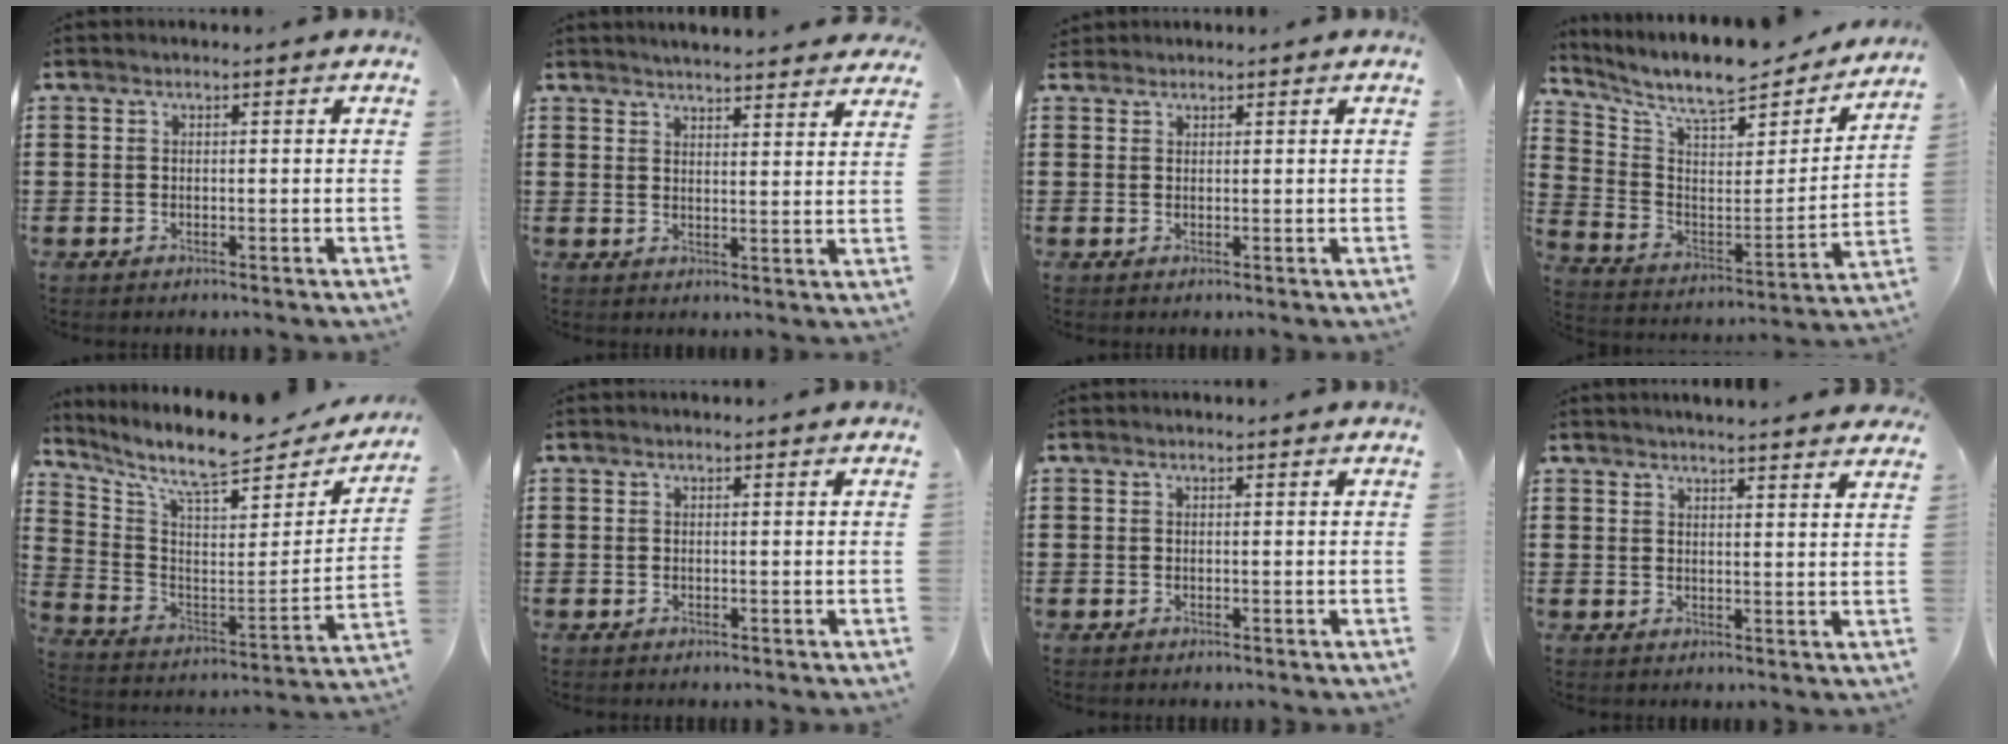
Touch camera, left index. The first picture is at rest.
{"total": 3.3, "force": [3.3, -0.3, 0.1], "torque": [-0.013, -0.016, 0.059]}
{"total": 1.0, "force": [0.9, 0.3, 0.1], "torque": [-0.005, 0.002, 0.018]}
{"total": 8.8, "force": [7.7, 1.8, 3.7], "torque": [-0.102, -0.060, 0.130]}
{"total": 8.9, "force": [7.5, 1.3, 4.6], "torque": [-0.116, -0.063, 0.123]}
{"total": 0.0}
{"total": 0.0}
{"total": 2.5, "force": [2.4, -0.3, 0.3], "torque": [-0.014, -0.008, 0.045]}